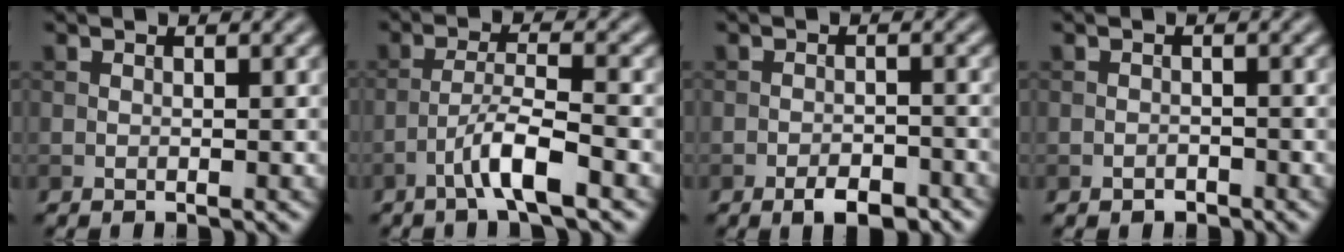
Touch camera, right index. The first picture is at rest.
{"total": 4.5, "force": [-2.6, 0.6, 3.7], "torque": [-0.066, 0.013, -0.054]}
{"total": 3.2, "force": [-2.2, 1.2, 2.0], "torque": [-0.029, 0.001, -0.036]}
{"total": 0.9, "force": [-0.6, 0.5, 0.4], "torque": [-0.003, 0.000, -0.011]}